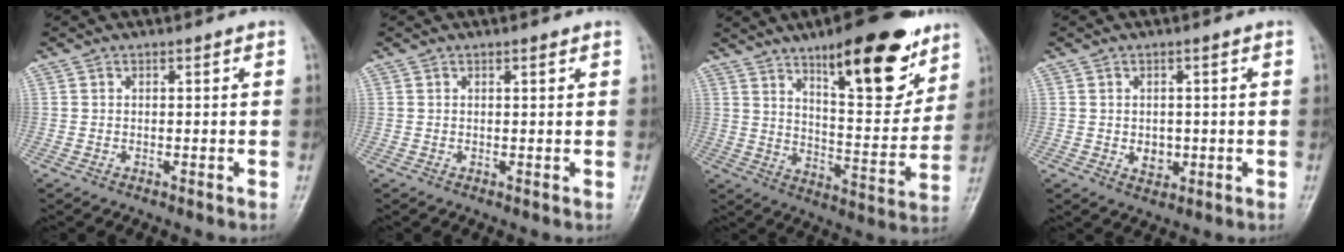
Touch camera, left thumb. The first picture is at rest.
{"total": 0.7, "force": [0.5, 0.2, 0.5], "torque": [-0.007, -0.001, 0.006]}
{"total": 19.9, "force": [12.2, 6.4, 14.4], "torque": [-0.163, -0.070, 0.190]}
{"total": 3.1, "force": [-0.3, 2.3, 1.9], "torque": [-0.017, -0.001, 0.002]}